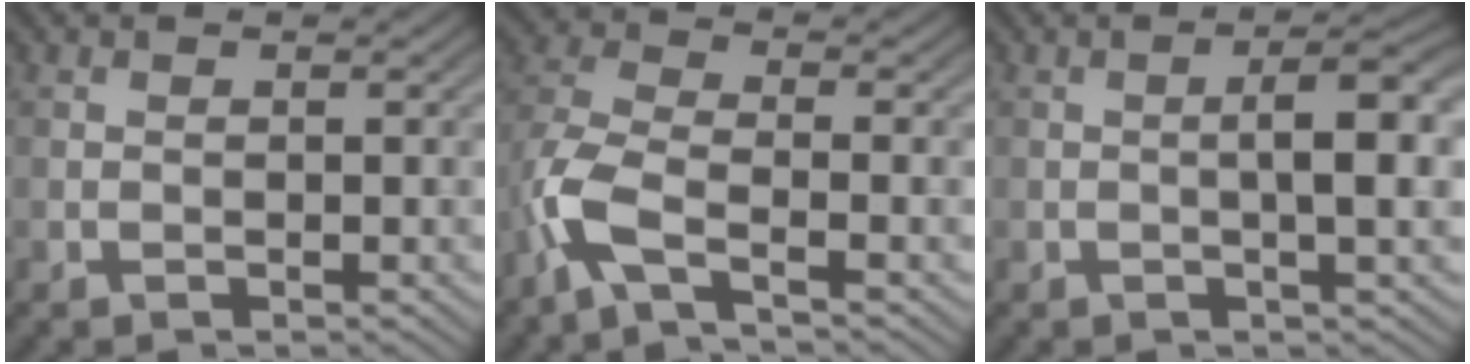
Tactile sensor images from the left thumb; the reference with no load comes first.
{"total": 6.3, "force": [-3.2, 1.9, 5.0], "torque": [-0.124, -0.003, -0.088]}
{"total": 4.7, "force": [0.0, 0.9, 4.7], "torque": [-0.075, 0.010, -0.003]}